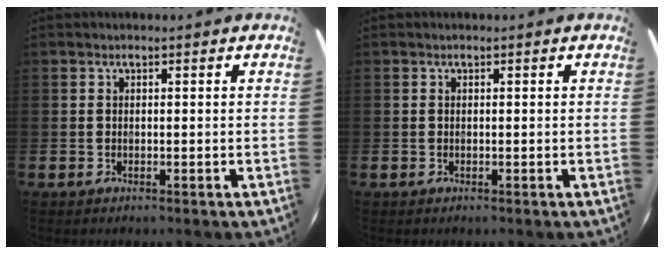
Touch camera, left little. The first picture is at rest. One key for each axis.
{"total": 0.0}